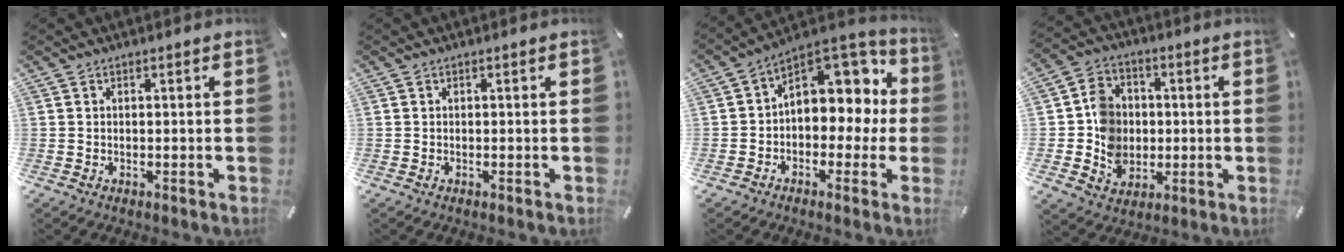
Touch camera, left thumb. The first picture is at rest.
{"total": 0.0}
{"total": 10.0, "force": [3.5, 7.7, 5.2], "torque": [-0.058, -0.036, 0.065]}
{"total": 9.8, "force": [-0.5, 9.0, 3.9], "torque": [-0.071, 0.016, -0.001]}